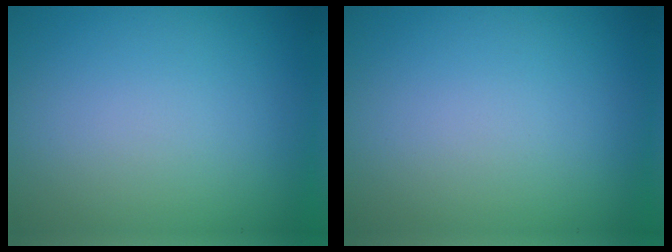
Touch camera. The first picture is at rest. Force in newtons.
{"total": 0.0}